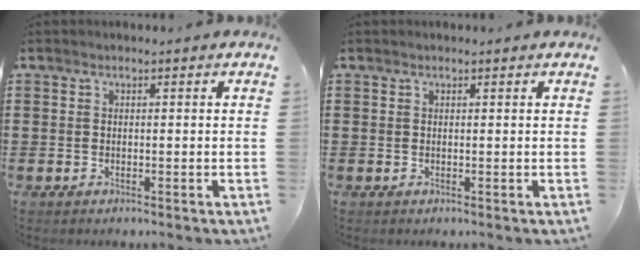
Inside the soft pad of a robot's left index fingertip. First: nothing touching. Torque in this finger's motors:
{"motor_torque": [-0.66, -0.68, -0.21, -0.06]}